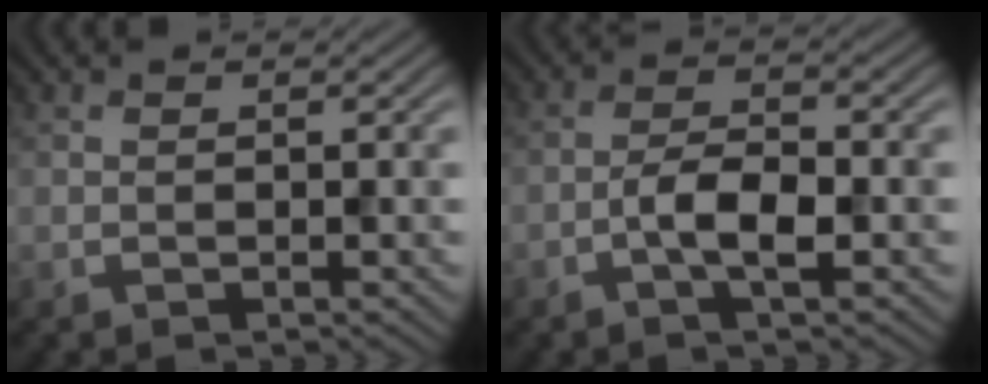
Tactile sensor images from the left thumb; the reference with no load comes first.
{"total": 4.2, "force": [-1.7, 1.3, 3.6], "torque": [-0.072, 0.008, -0.040]}